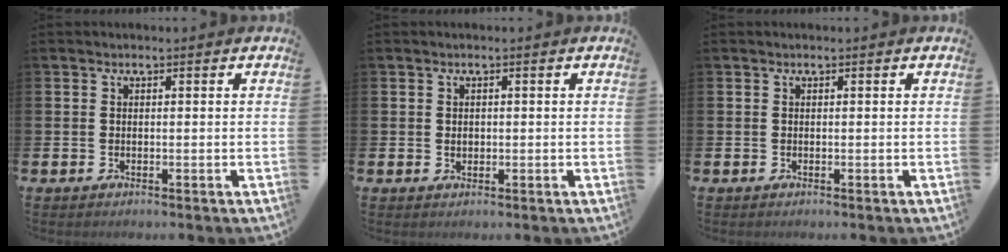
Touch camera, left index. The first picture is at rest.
{"total": 0.9, "force": [0.1, 0.8, 0.5], "torque": [0.001, 0.002, -0.002]}
{"total": 0.0}